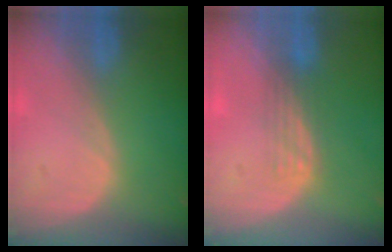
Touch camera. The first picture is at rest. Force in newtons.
{"total": 2.9, "press": 2.6, "slide": 1.3}